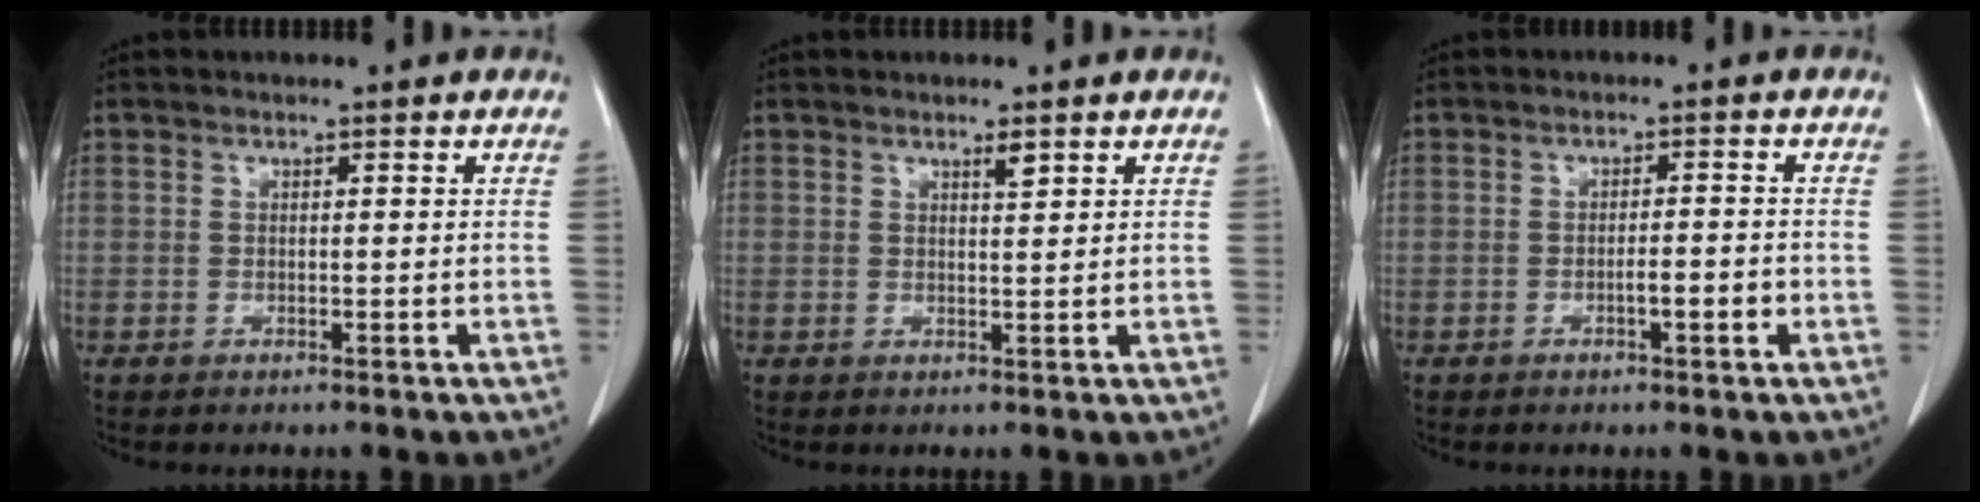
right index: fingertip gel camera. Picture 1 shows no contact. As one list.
[{"total": 1.4, "force": [1.0, 0.1, 1.0], "torque": [-0.019, -0.005, 0.016]}, {"total": 2.9, "force": [-1.1, 0.4, 2.7], "torque": [-0.043, 0.001, -0.017]}]